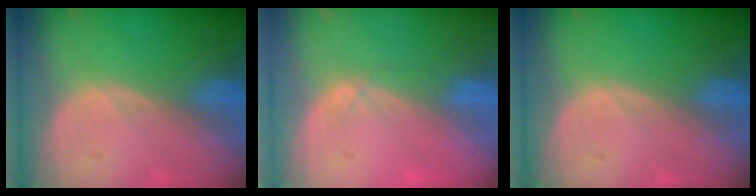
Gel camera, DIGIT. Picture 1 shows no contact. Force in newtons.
{"total": 1.4, "press": 1.3, "slide": 0.5}
{"total": 0.0}